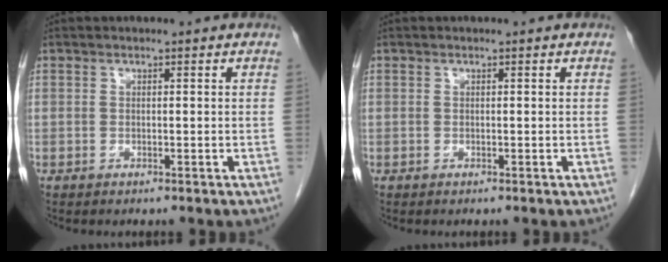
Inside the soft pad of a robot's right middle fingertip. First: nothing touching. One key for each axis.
{"total": 0.0}